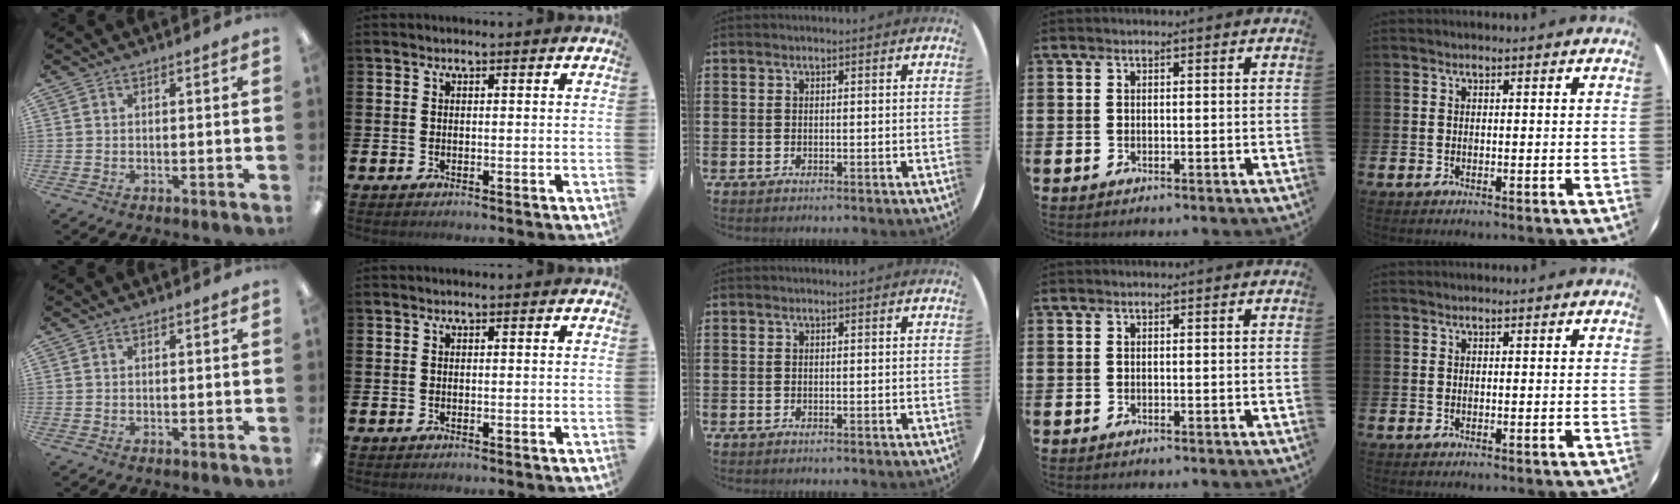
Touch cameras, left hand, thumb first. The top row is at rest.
{}